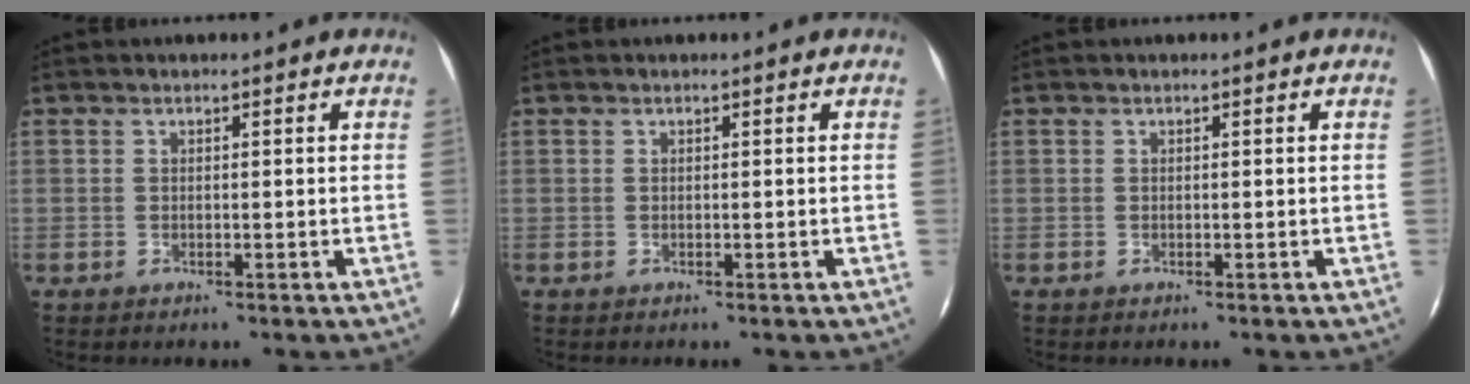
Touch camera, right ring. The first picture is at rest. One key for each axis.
{"total": 0.0}
{"total": 0.0}